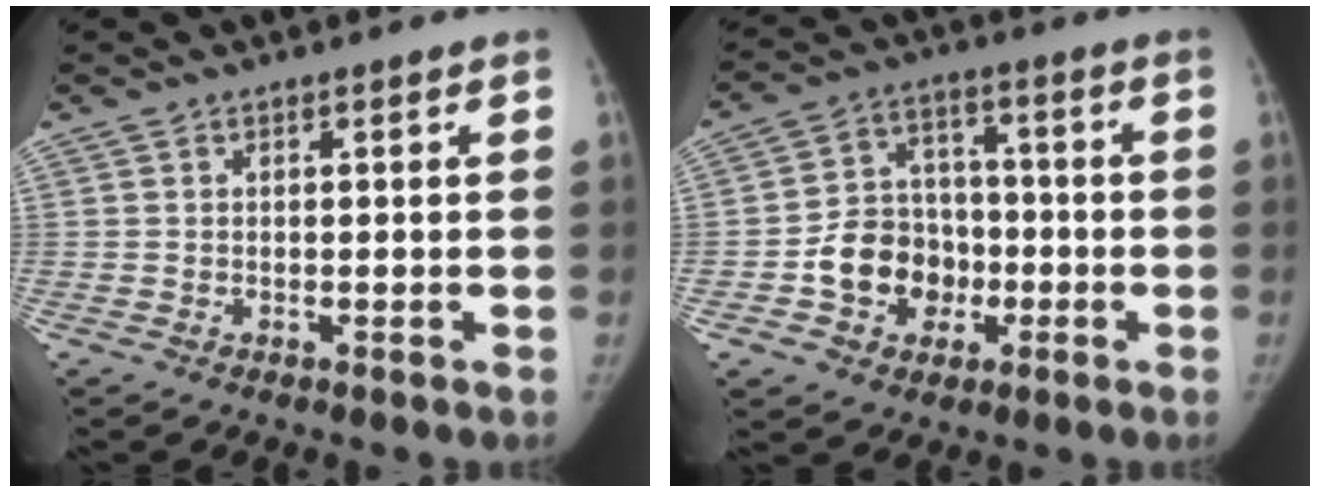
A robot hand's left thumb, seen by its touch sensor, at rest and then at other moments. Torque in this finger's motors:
{"motor_torque": [-0.11, 0.19, 0.08, -0.06, 0.03]}